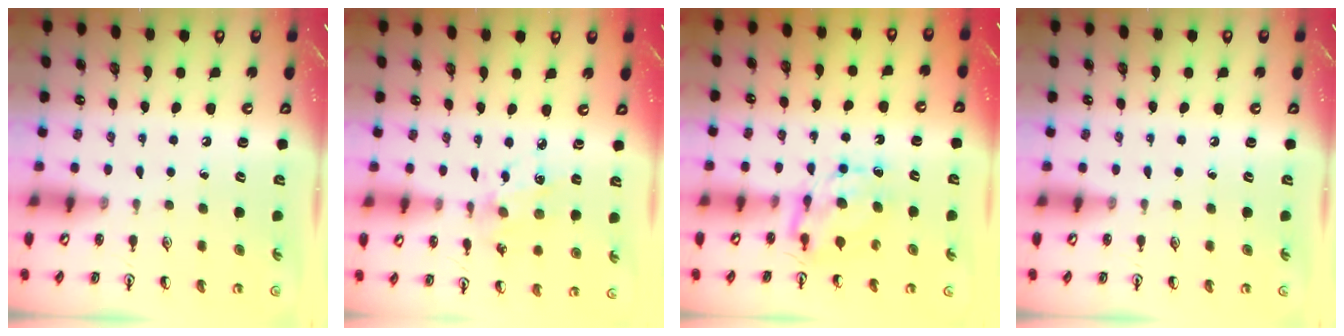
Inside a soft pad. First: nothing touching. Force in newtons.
{"total": 4.8, "press": 4.8, "slide": 0.3}
{"total": 7.0, "press": 7.0, "slide": 0.6}
{"total": 0.0}